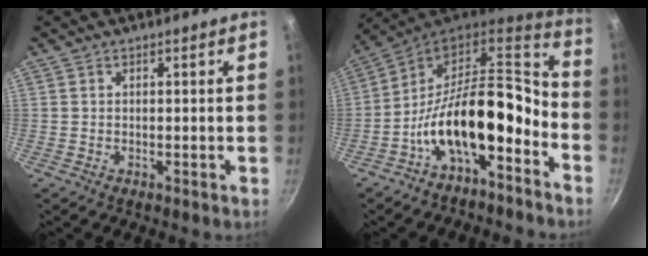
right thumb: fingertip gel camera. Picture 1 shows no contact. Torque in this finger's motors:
{"motor_torque": [2.62, 2.39, 1.59, -1.18, 0.21]}